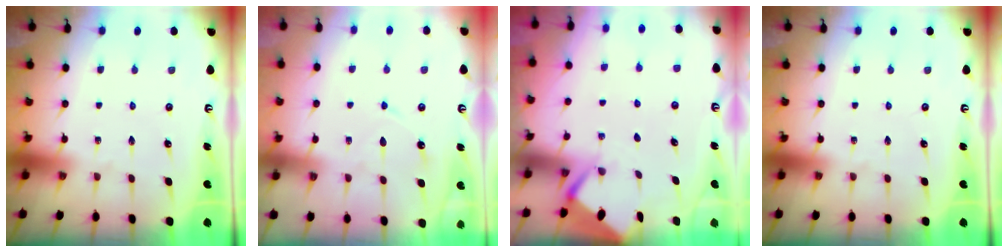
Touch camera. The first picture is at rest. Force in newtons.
{"total": 5.9, "press": 5.9, "slide": 0.7}
{"total": 2.6, "press": 2.6, "slide": 0.3}
{"total": 0.0}